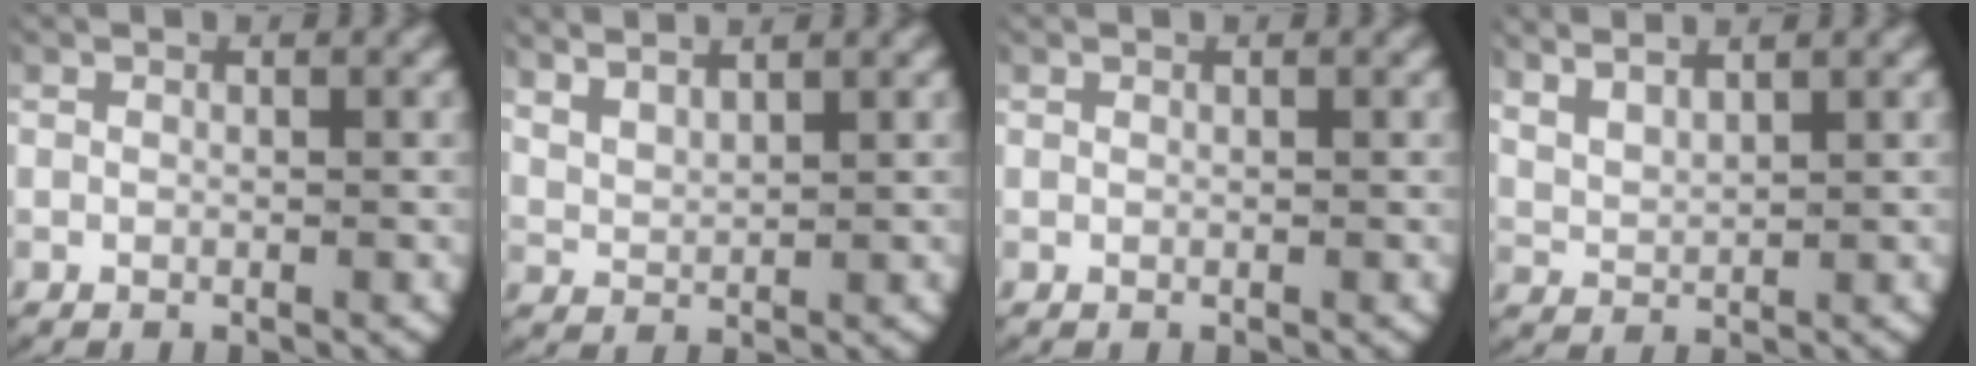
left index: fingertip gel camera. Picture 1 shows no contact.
{"total": 3.1, "force": [2.6, 1.1, 1.1], "torque": [-0.038, -0.004, 0.052]}
{"total": 0.0}
{"total": 3.4, "force": [2.5, 1.8, 1.5], "torque": [-0.049, -0.005, 0.049]}